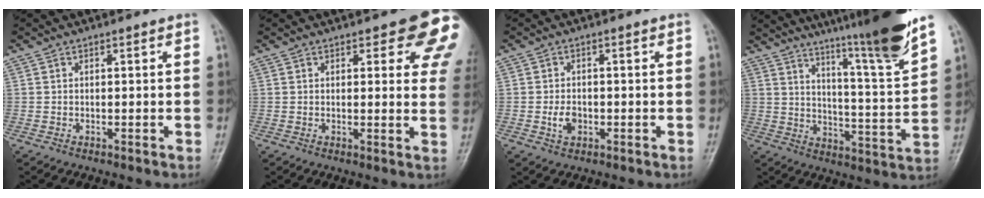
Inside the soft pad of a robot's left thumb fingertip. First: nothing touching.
{"total": 10.6, "force": [5.8, 4.1, 7.9], "torque": [-0.051, -0.023, 0.055]}
{"total": 2.8, "force": [-0.7, 1.9, 2.0], "torque": [-0.028, 0.002, -0.007]}
{"total": 19.9, "force": [15.0, 0.3, 13.0], "torque": [-0.176, -0.091, 0.222]}